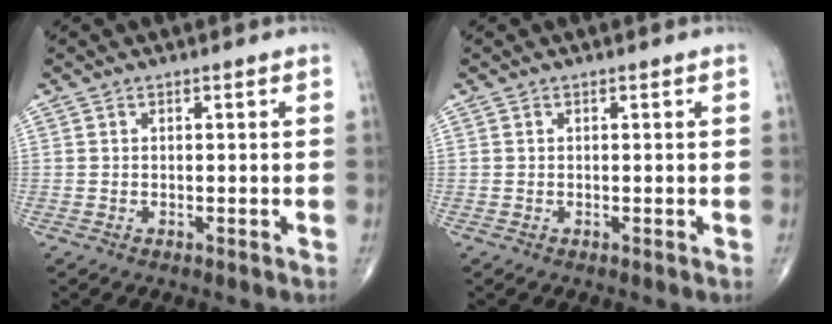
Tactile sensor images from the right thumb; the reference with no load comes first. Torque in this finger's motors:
{"motor_torque": [0.05, 0.05, -0.11, -0.11, 0.01]}